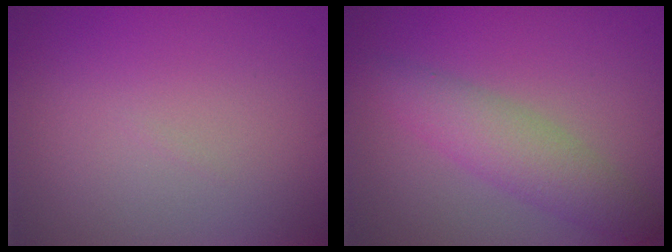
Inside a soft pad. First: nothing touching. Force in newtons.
{"total": 3.9, "press": 3.9, "slide": 0.1}